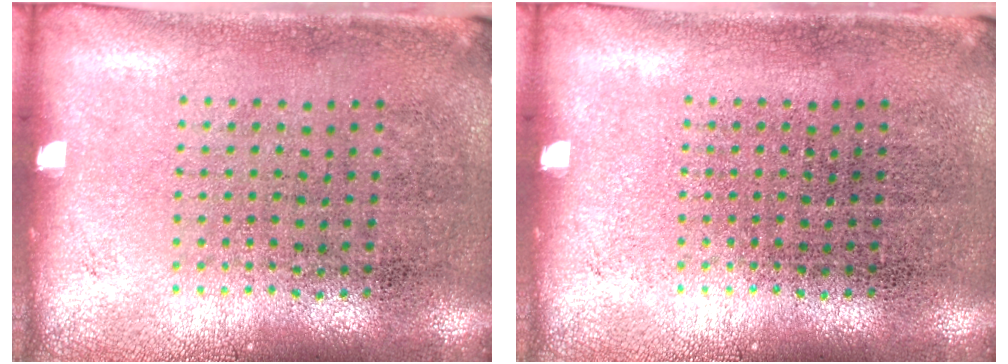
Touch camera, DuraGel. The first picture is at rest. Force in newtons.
{"total": 0.0}